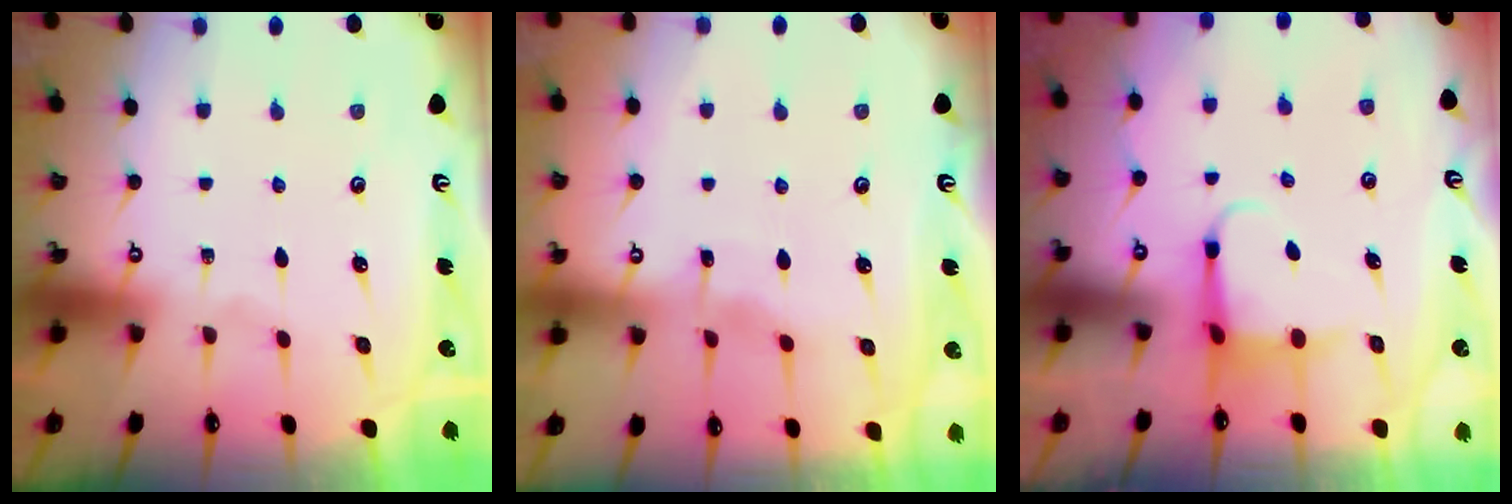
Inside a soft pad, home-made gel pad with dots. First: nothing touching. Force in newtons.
{"total": 3.9, "press": 3.9, "slide": 0.2}
{"total": 5.1, "press": 5.0, "slide": 0.7}